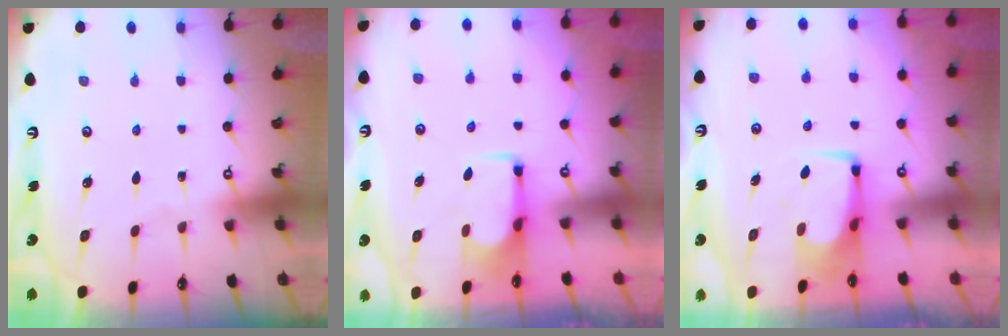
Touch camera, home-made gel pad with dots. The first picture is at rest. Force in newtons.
{"total": 2.6, "press": 2.4, "slide": 1.1}
{"total": 1.0, "press": 0.8, "slide": 0.7}